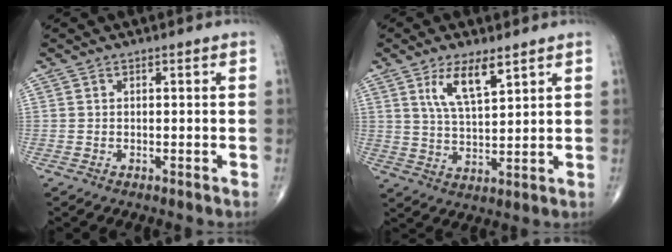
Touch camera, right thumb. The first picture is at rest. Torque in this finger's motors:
{"motor_torque": [-0.03, 0.16, 0.45, 0.28, 0.06]}